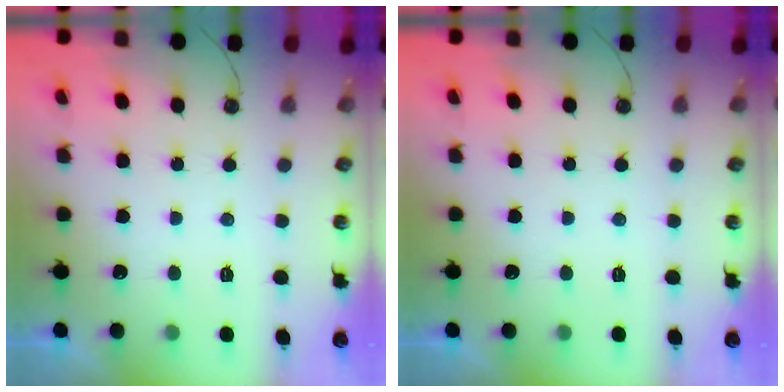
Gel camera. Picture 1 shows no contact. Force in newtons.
{"total": 0.0}